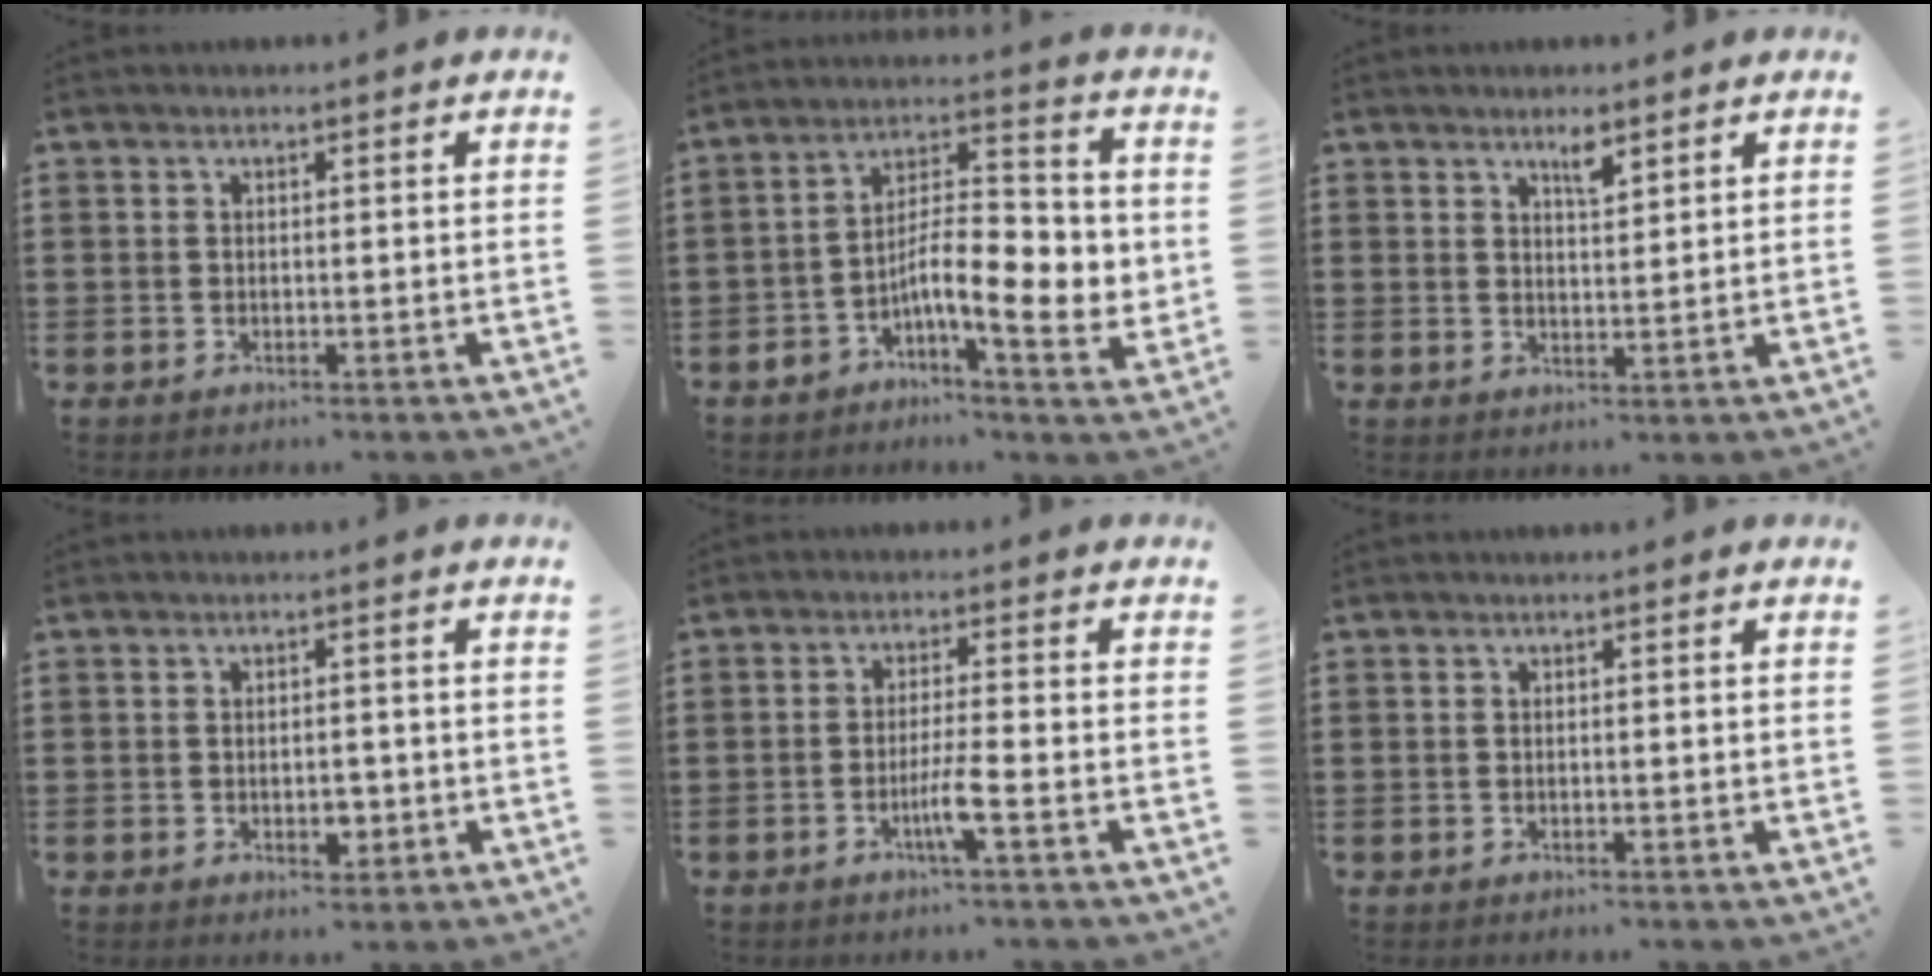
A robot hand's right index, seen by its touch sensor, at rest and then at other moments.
{"total": 9.6, "force": [-2.2, 3.8, 8.5], "torque": [-0.145, -0.005, -0.041]}
{"total": 2.6, "force": [2.0, 0.6, 1.6], "torque": [-0.019, -0.004, 0.031]}
{"total": 3.1, "force": [-1.0, 1.6, 2.5], "torque": [-0.044, 0.002, -0.018]}
{"total": 4.3, "force": [-2.0, -0.1, 3.8], "torque": [-0.072, -0.011, -0.038]}
{"total": 0.0}